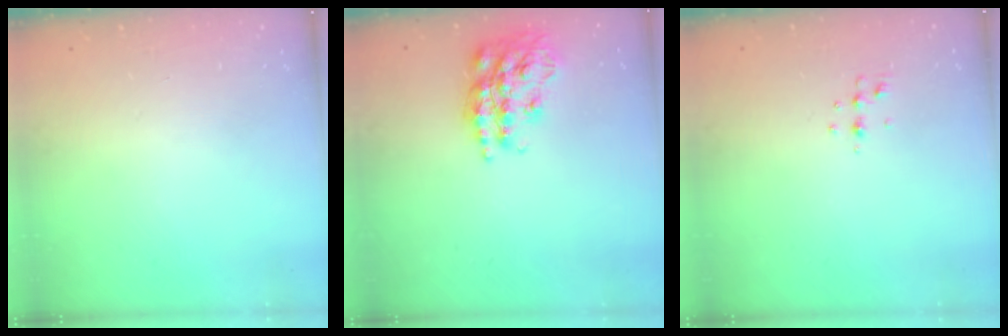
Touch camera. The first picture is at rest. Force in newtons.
{"total": 19.2, "press": 19.2, "slide": 1.3}
{"total": 3.8, "press": 3.6, "slide": 1.3}